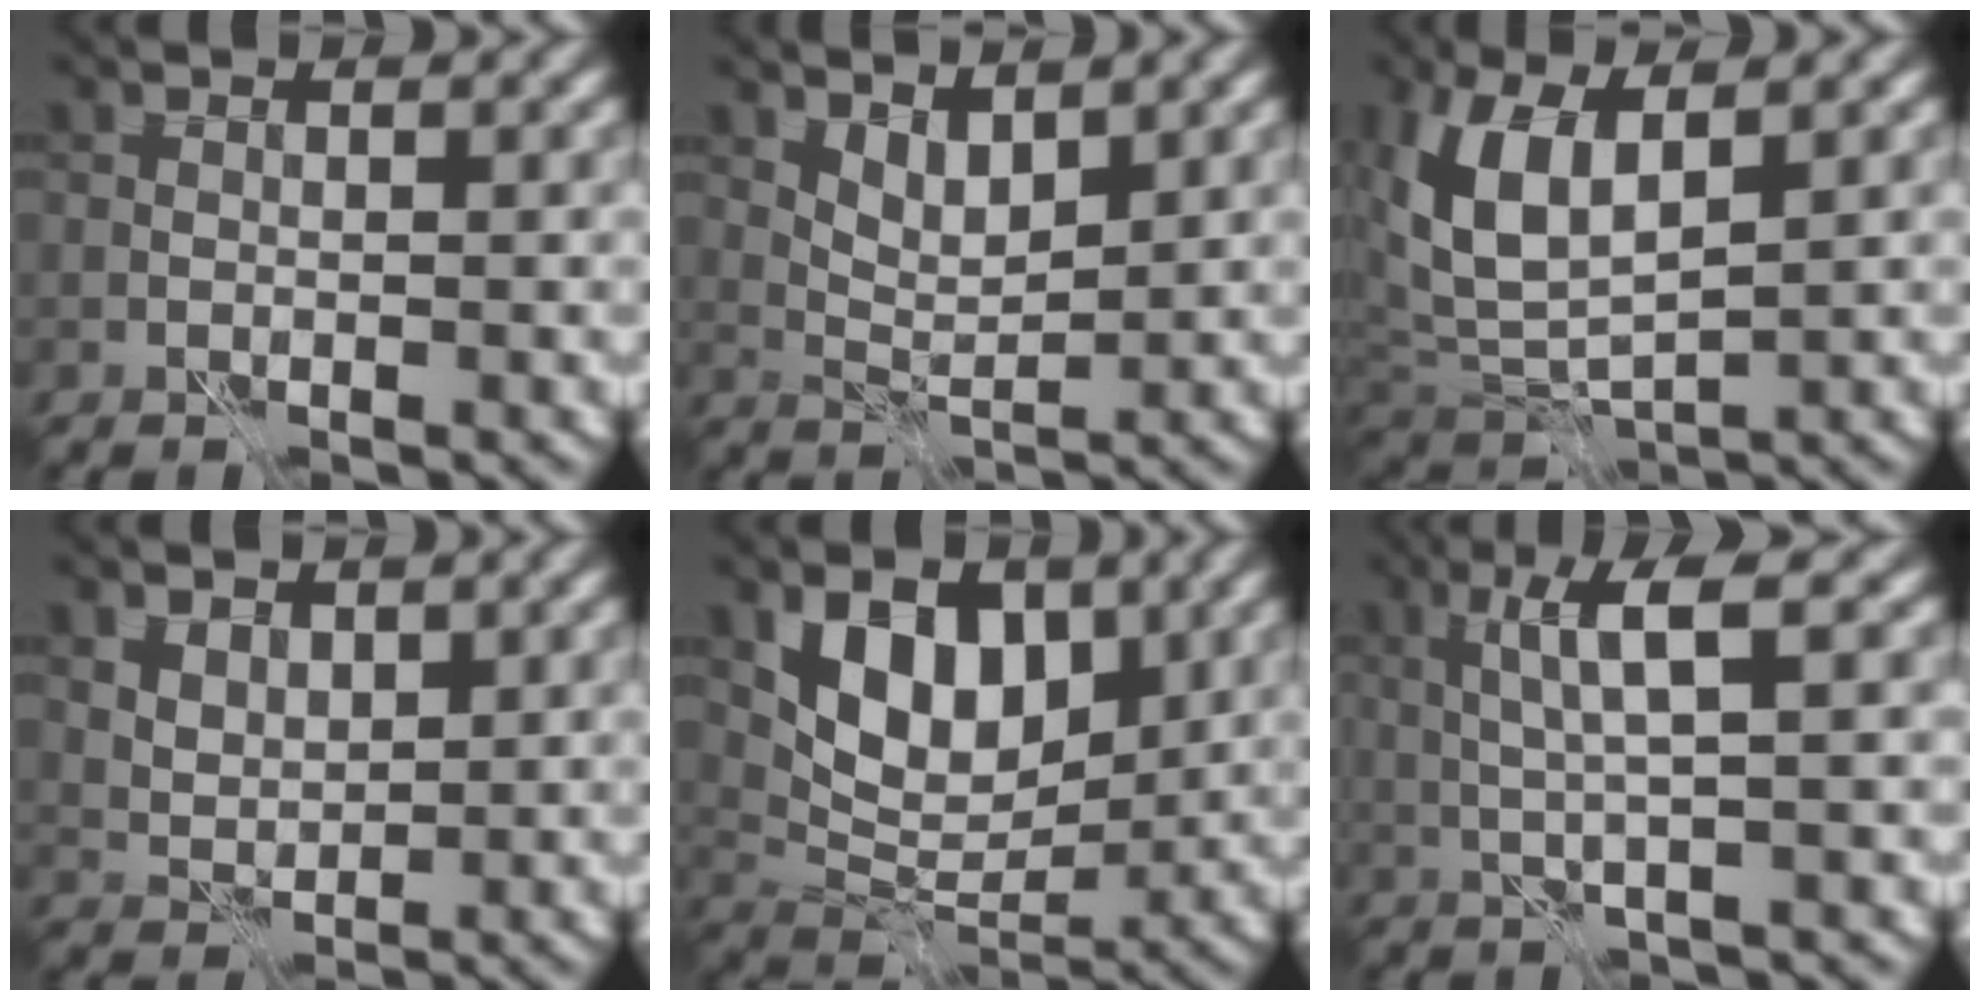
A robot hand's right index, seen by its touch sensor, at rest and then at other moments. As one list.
[{"total": 2.6, "force": [1.8, 1.0, 1.4], "torque": [-0.030, -0.008, 0.037]}, {"total": 6.8, "force": [2.6, 3.5, 5.2], "torque": [-0.127, -0.008, 0.051]}, {"total": 3.6, "force": [2.2, 2.4, 1.7], "torque": [-0.045, 0.000, 0.046]}, {"total": 6.8, "force": [2.8, 4.4, 4.3], "torque": [-0.075, -0.016, 0.048]}, {"total": 4.2, "force": [1.1, 0.3, 4.0], "torque": [-0.083, 0.004, 0.024]}]